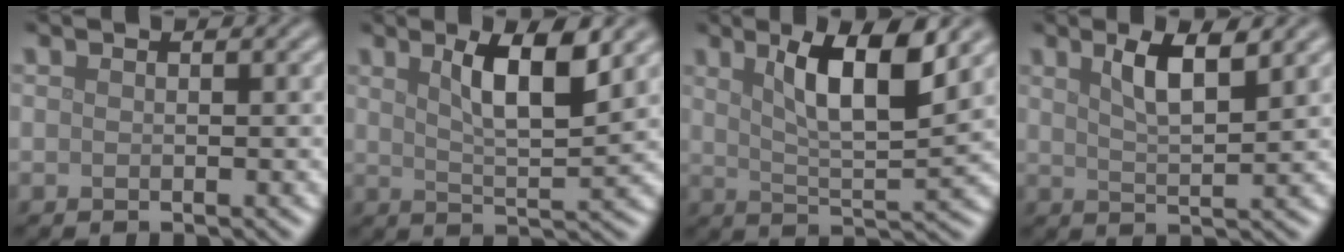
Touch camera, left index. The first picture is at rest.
{"total": 5.4, "force": [2.5, 1.2, 4.6], "torque": [-0.075, -0.002, 0.041]}
{"total": 6.9, "force": [3.0, 1.5, 6.0], "torque": [-0.096, -0.002, 0.051]}
{"total": 4.0, "force": [2.2, 1.0, 3.2], "torque": [-0.055, 0.002, 0.038]}